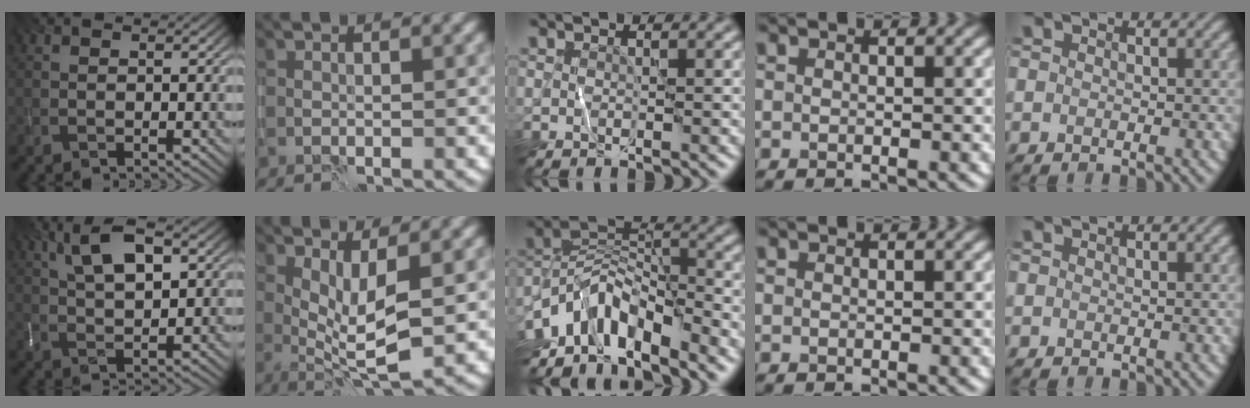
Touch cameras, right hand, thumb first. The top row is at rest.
{"thumb": {"total": 8.5, "force": [3.7, 3.3, 6.9], "torque": [-0.145, 0.016, 0.072]}, "index": {"total": 4.4, "force": [0.4, 1.1, 4.3], "torque": [-0.074, -0.012, 0.013]}, "middle": {"total": 8.5, "force": [-5.2, 3.4, 5.8], "torque": [-0.090, 0.006, -0.110]}}